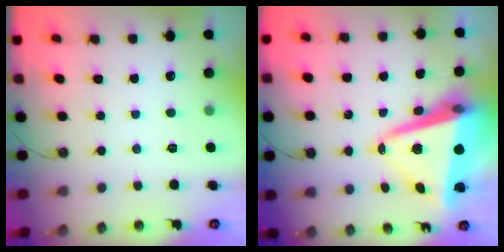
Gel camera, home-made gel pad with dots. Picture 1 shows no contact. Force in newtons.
{"total": 14.6, "press": 14.5, "slide": 2.0}